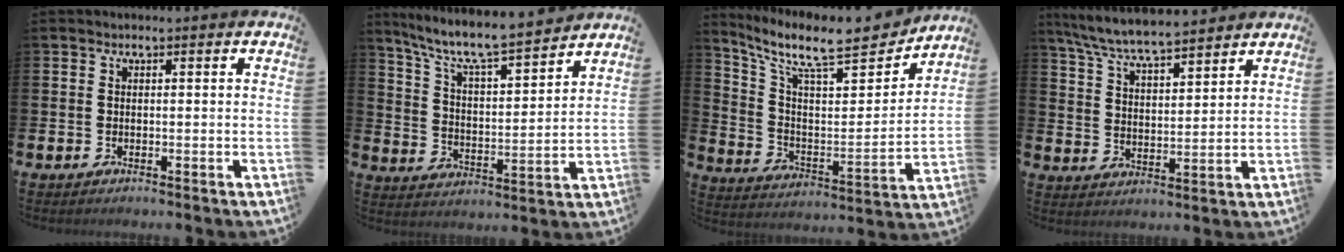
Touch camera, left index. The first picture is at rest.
{"total": 8.6, "force": [7.9, 0.9, 3.4], "torque": [-0.102, -0.056, 0.133]}
{"total": 11.4, "force": [9.7, 2.5, 5.4], "torque": [-0.123, -0.077, 0.159]}
{"total": 6.8, "force": [6.6, 0.3, 1.8], "torque": [-0.065, -0.038, 0.117]}